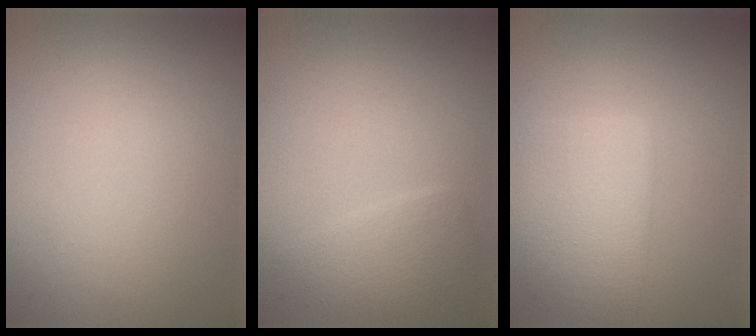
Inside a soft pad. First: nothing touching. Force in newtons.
{"total": 2.4, "press": 2.4, "slide": 0.0}
{"total": 3.7, "press": 3.7, "slide": 0.1}